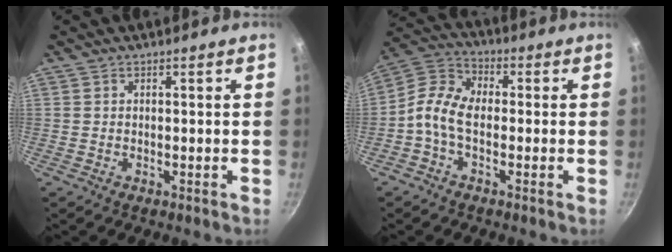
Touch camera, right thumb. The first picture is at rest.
{"total": 8.4, "force": [-1.5, 5.5, 6.2], "torque": [-0.118, 0.031, -0.052]}